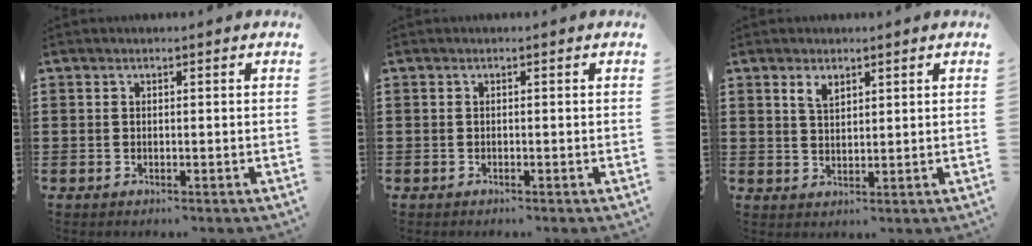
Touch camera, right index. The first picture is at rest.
{"total": 0.0}
{"total": 2.4, "force": [1.6, 1.2, 1.3], "torque": [-0.030, 0.003, 0.031]}